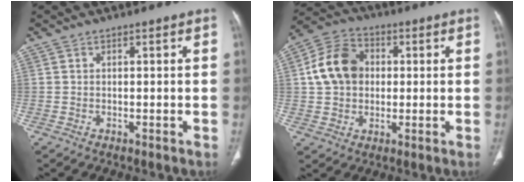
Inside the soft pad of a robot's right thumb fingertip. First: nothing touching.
{"total": 11.2, "force": [1.2, 8.9, 6.8], "torque": [-0.107, 0.019, 0.013]}